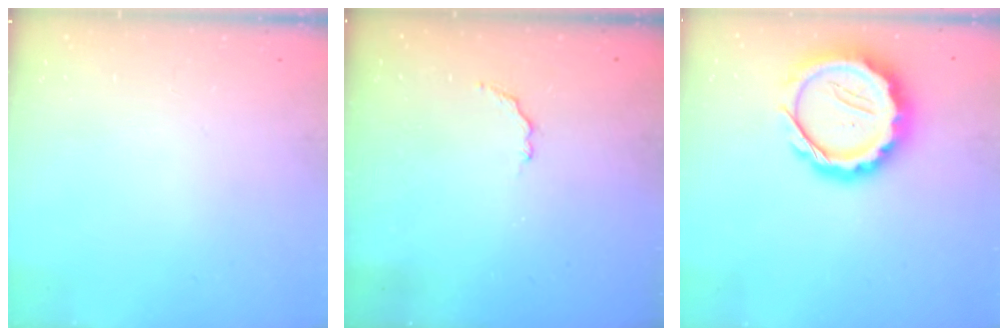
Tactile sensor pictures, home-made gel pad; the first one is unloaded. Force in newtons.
{"total": 2.9, "press": 2.7, "slide": 0.9}
{"total": 15.3, "press": 15.0, "slide": 3.0}